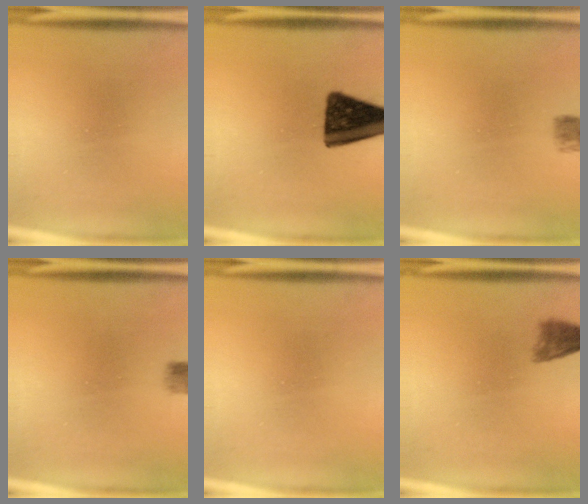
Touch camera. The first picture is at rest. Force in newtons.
{"total": 15.1}
{"total": 2.6}
{"total": 2.2}
{"total": 0.0}
{"total": 3.0}